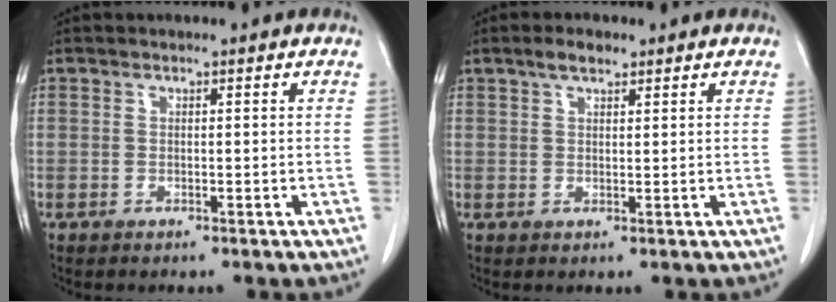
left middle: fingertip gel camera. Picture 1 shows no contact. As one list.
[{"total": 2.7, "force": [1.9, 1.0, 1.6], "torque": [-0.034, 0.007, 0.033]}]